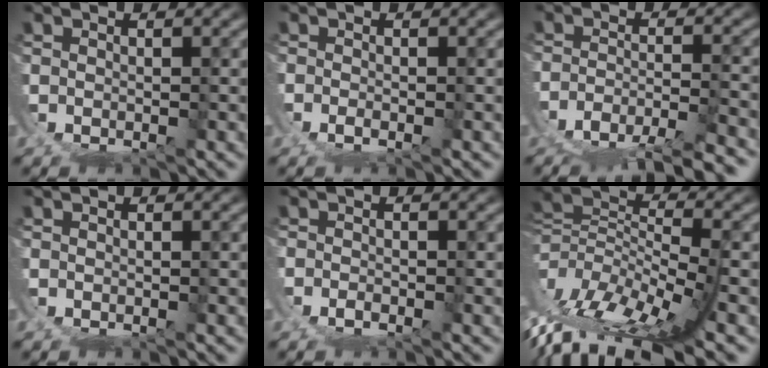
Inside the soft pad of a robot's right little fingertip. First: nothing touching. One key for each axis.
{"total": 1.0, "fx": -0.9, "fy": 0.0, "fz": 0.5, "tx": -0.005, "ty": -0.001, "tz": -0.021}
{"total": 7.5, "fx": -6.1, "fy": 2.4, "fz": 3.6, "tx": -0.053, "ty": -0.008, "tz": -0.104}
{"total": 0.0}
{"total": 1.2, "fx": -1.1, "fy": -0.2, "fz": 0.2, "tx": 0.004, "ty": 0.001, "tz": -0.027}
{"total": 9.0, "fx": -5.3, "fy": 2.7, "fz": 6.8, "tx": -0.133, "ty": -0.048, "tz": -0.064}